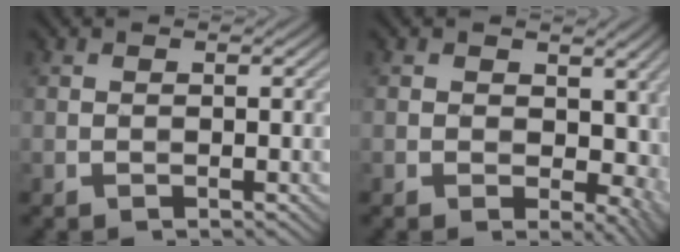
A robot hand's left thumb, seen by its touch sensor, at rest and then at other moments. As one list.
[{"total": 7.8, "force": [-0.4, 5.5, 5.6], "torque": [-0.066, -0.017, 0.004]}]